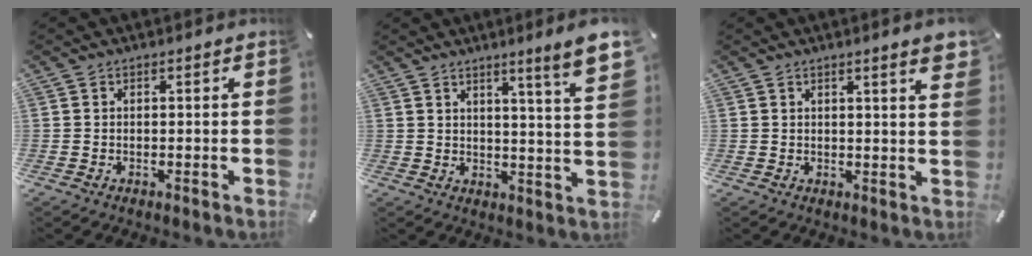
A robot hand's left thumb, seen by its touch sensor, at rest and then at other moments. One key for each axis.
{"total": 9.3, "fx": 6.1, "fy": 0.1, "fz": 7.0, "tx": -0.106, "ty": -0.039, "tz": 0.095}
{"total": 4.3, "fx": 2.6, "fy": 0.3, "fz": 3.4, "tx": -0.054, "ty": -0.013, "tz": 0.040}